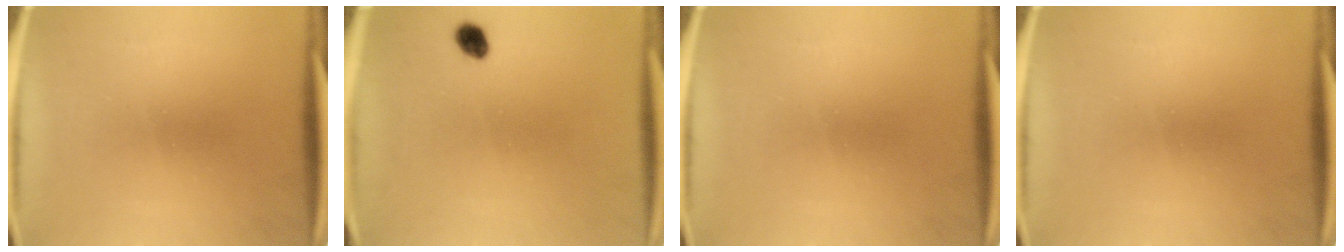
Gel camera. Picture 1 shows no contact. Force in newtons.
{"total": 2.2}
{"total": 0.0}
{"total": 0.0}